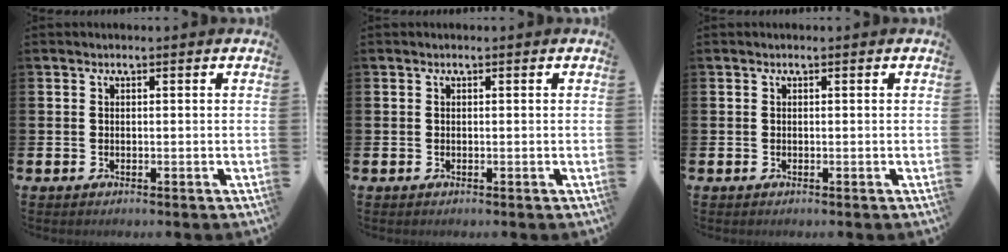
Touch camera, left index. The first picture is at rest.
{"total": 0.0}
{"total": 0.0}